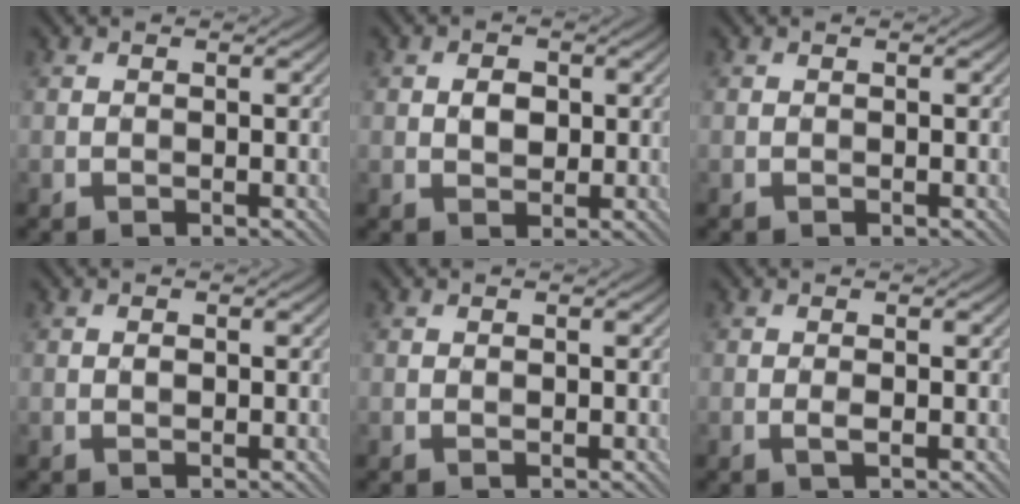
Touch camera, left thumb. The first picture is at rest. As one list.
[{"total": 2.5, "force": [0.3, 1.8, 1.7], "torque": [-0.034, -0.001, 0.004]}, {"total": 0.0}, {"total": 0.6, "force": [0.0, 0.4, 0.5], "torque": [-0.009, 0.000, 0.000]}, {"total": 0.0}, {"total": 1.0, "force": [-0.2, 0.2, 1.0], "torque": [-0.022, -0.002, -0.006]}]